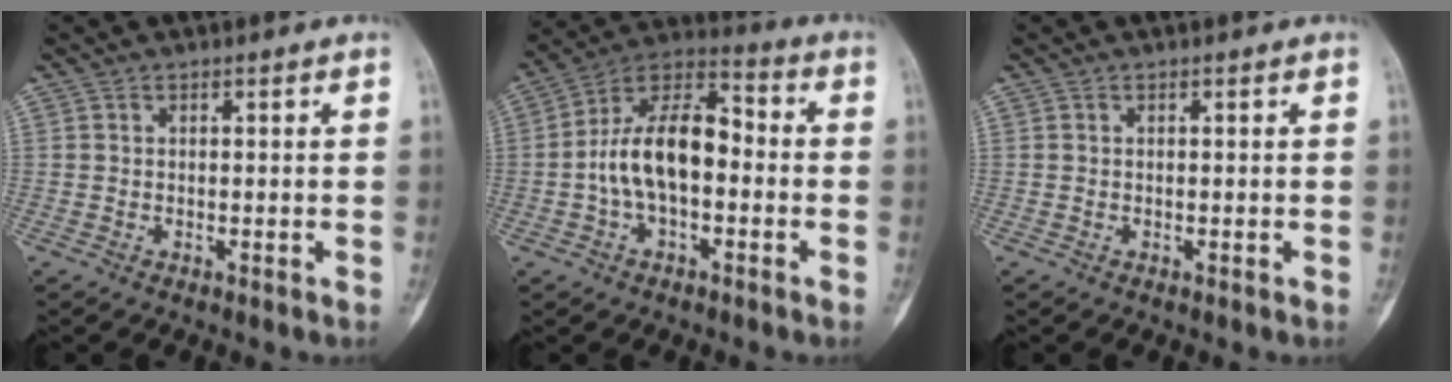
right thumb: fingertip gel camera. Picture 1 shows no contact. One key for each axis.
{"total": 14.9, "fx": -1.5, "fy": 8.3, "fz": 12.3, "tx": -0.209, "ty": 0.046, "tz": -0.036}
{"total": 0.0}